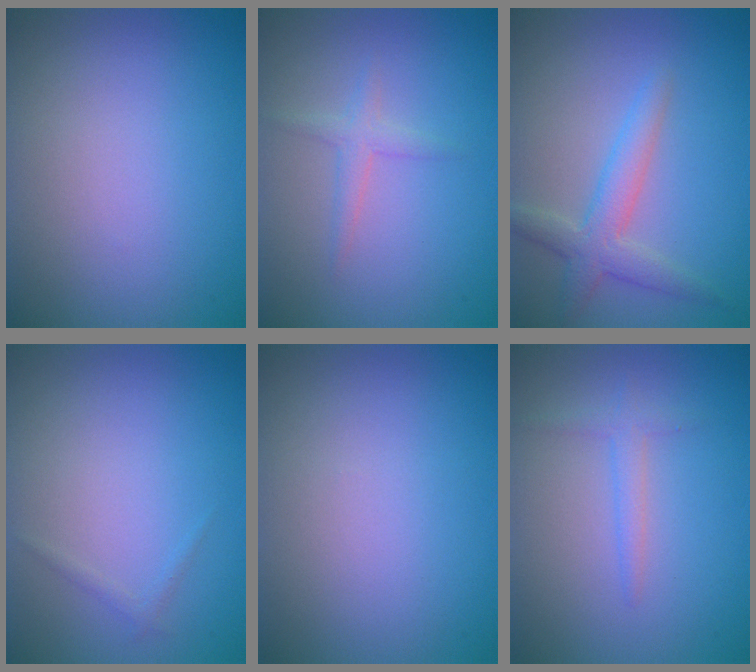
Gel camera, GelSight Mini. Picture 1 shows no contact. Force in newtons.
{"total": 1.5, "press": 1.5, "slide": 0.1}
{"total": 3.3, "press": 3.3, "slide": 0.2}
{"total": 0.6, "press": 0.6, "slide": 0.0}
{"total": 0.0}
{"total": 1.5, "press": 1.5, "slide": 0.1}